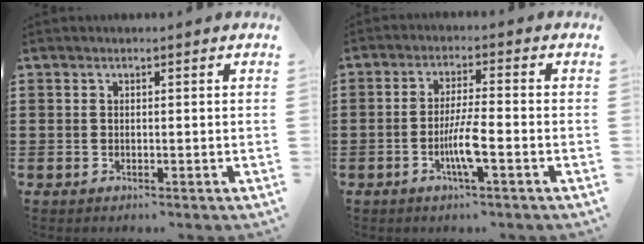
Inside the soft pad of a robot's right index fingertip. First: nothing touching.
{"total": 5.6, "force": [-2.0, 0.5, 5.2], "torque": [-0.108, -0.013, -0.042]}